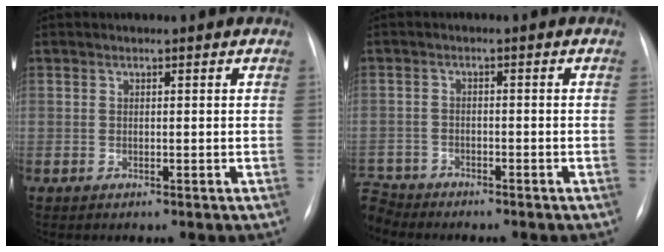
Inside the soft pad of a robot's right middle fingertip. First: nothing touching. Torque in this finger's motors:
{"motor_torque": [0.31, -0.36, 0.02, -0.15]}